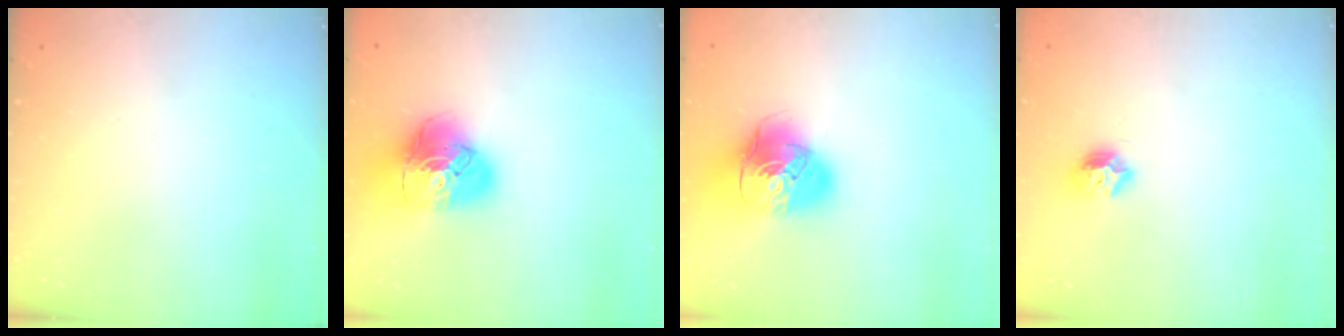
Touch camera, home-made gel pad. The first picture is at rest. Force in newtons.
{"total": 15.5, "press": 15.4, "slide": 1.8}
{"total": 16.2, "press": 16.0, "slide": 2.4}
{"total": 8.1, "press": 8.1, "slide": 0.1}